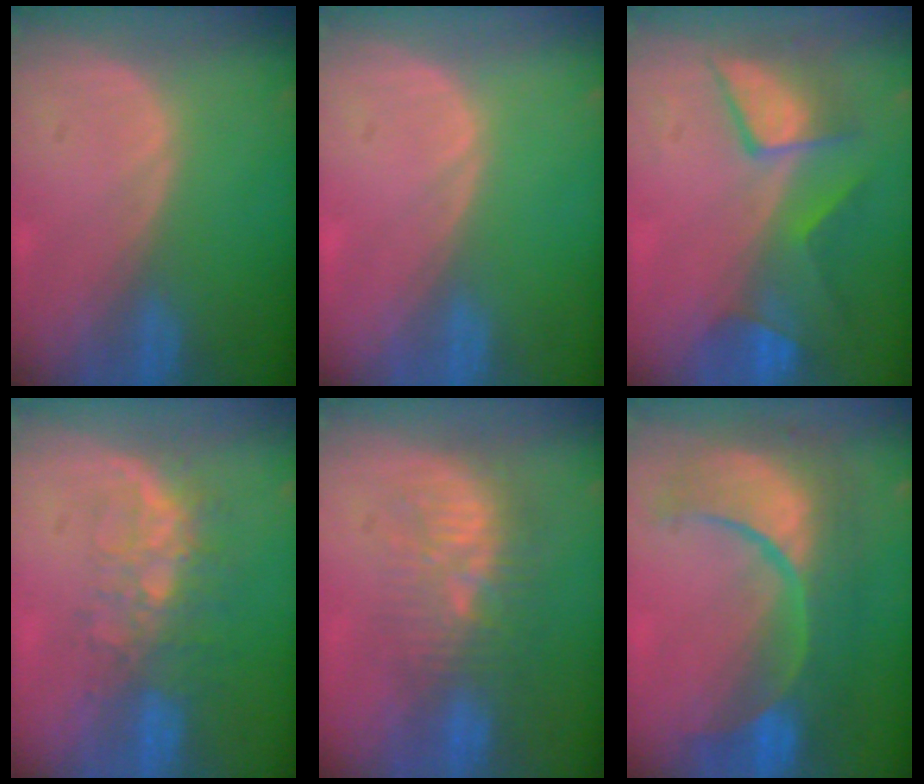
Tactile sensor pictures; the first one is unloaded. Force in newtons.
{"total": 0.0}
{"total": 7.8, "press": 7.6, "slide": 1.5}
{"total": 8.2, "press": 6.7, "slide": 4.6}
{"total": 9.2, "press": 8.8, "slide": 2.6}
{"total": 12.1, "press": 12.0, "slide": 1.5}